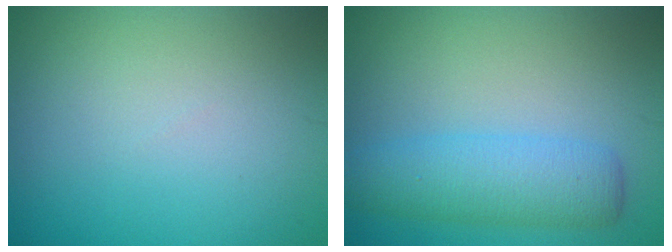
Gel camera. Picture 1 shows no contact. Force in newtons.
{"total": 4.6, "press": 4.6, "slide": 0.1}